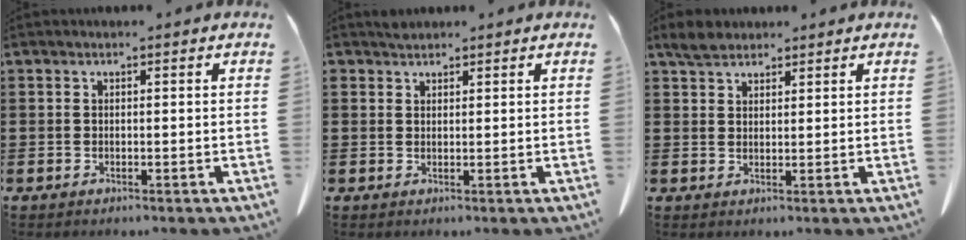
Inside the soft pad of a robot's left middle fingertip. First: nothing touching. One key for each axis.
{"total": 1.2, "fx": 1.1, "fy": 0.5, "fz": 0.0, "tx": -0.004, "ty": 0.000, "tz": 0.022}
{"total": 3.1, "fx": 2.6, "fy": 1.2, "fz": 1.2, "tx": -0.030, "ty": 0.006, "tz": 0.050}